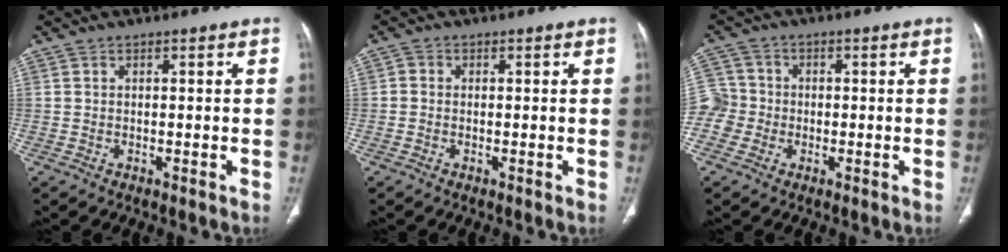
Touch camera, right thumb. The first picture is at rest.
{"total": 1.1, "force": [-0.2, 1.0, 0.5], "torque": [-0.005, 0.002, -0.008]}
{"total": 7.0, "force": [-1.7, 6.6, 1.4], "torque": [-0.020, 0.017, -0.036]}